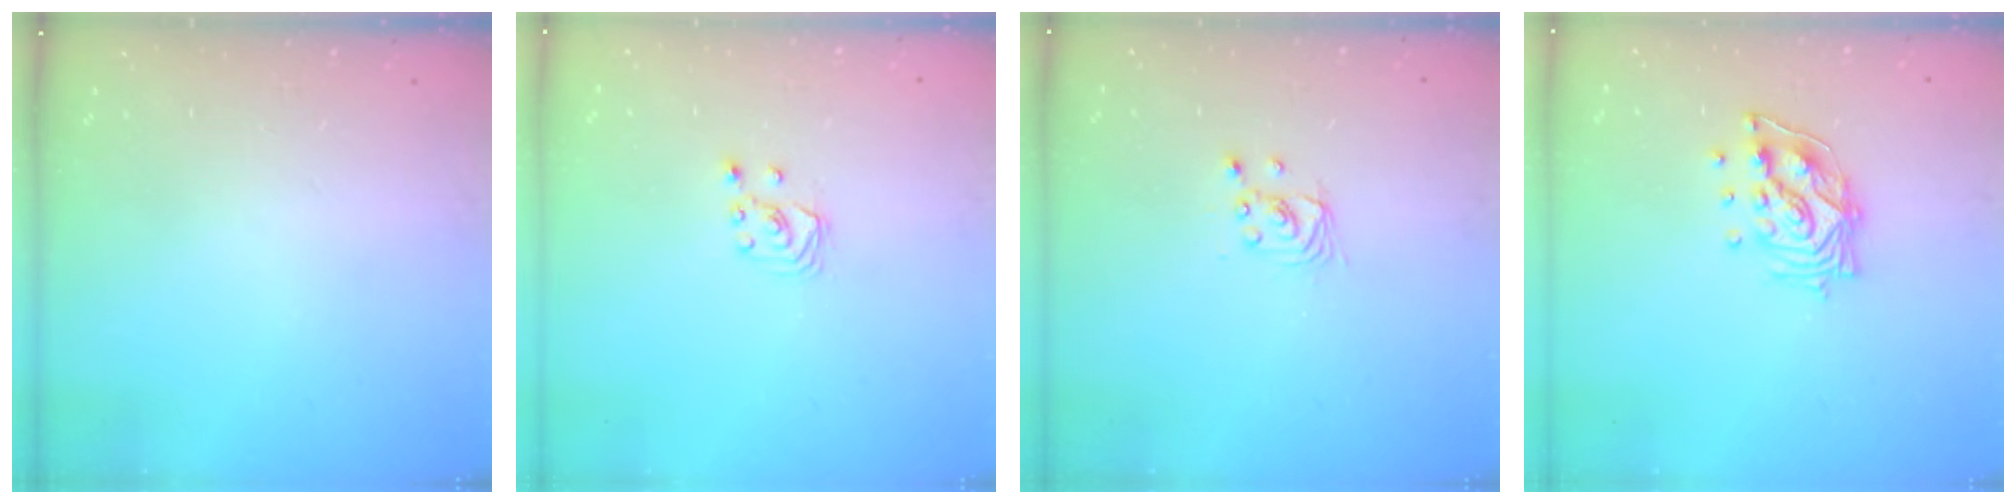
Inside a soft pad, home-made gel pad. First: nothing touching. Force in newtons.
{"total": 2.7, "press": 2.7, "slide": 0.3}
{"total": 2.5, "press": 2.5, "slide": 0.1}
{"total": 11.7, "press": 11.6, "slide": 1.4}